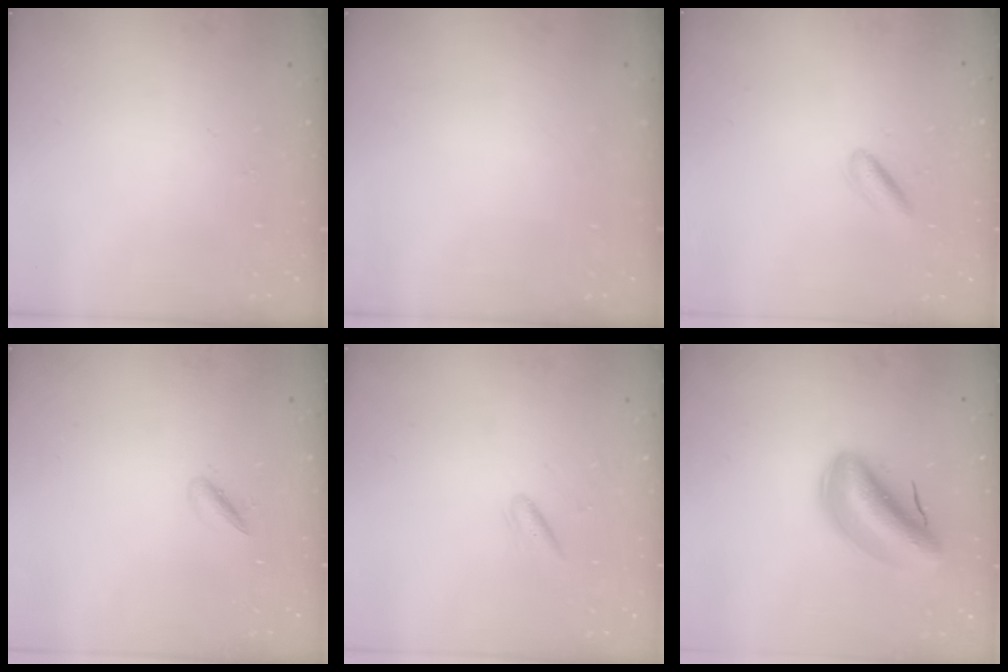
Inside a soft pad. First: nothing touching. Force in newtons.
{"total": 0.0}
{"total": 2.8, "press": 2.6, "slide": 0.8}
{"total": 2.8, "press": 2.8, "slide": 0.6}
{"total": 2.9, "press": 2.8, "slide": 1.0}
{"total": 7.0, "press": 6.6, "slide": 2.6}